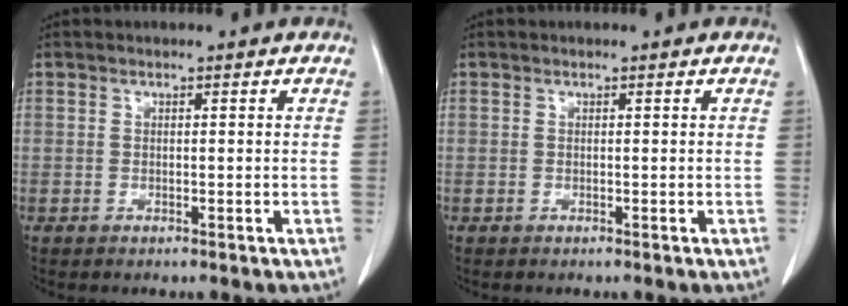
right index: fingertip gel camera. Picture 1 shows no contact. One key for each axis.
{"total": 0.0}